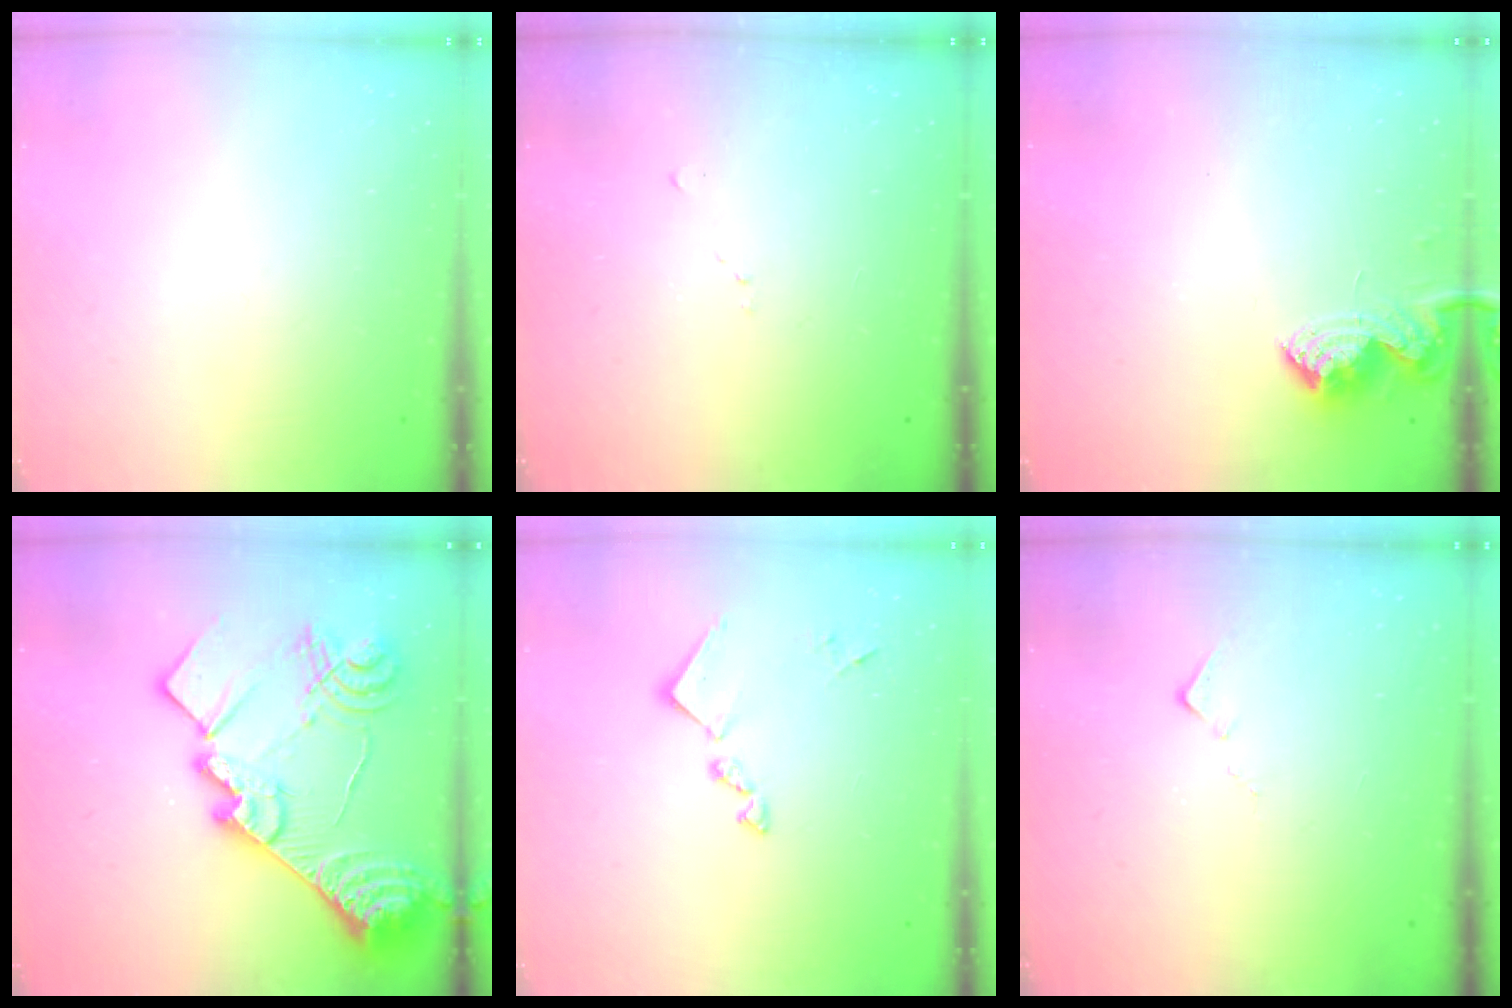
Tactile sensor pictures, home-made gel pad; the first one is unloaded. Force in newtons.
{"total": 6.4, "press": 6.4, "slide": 0.8}
{"total": 8.3, "press": 8.3, "slide": 0.2}
{"total": 31.6, "press": 31.4, "slide": 3.6}
{"total": 11.7, "press": 11.6, "slide": 0.3}
{"total": 7.5, "press": 7.4, "slide": 0.3}